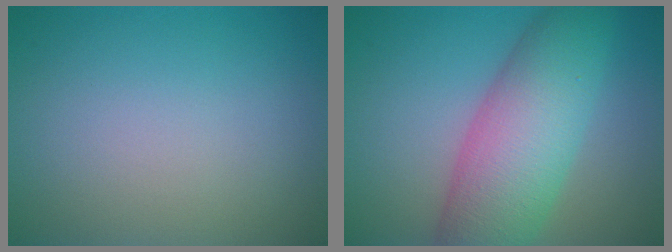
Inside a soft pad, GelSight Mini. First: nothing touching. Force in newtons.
{"total": 9.0, "press": 9.0, "slide": 0.2}